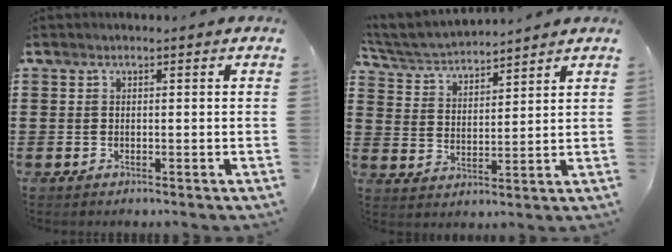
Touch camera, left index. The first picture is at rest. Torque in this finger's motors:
{"motor_torque": [0.02, -0.06, 0.00, 0.01]}